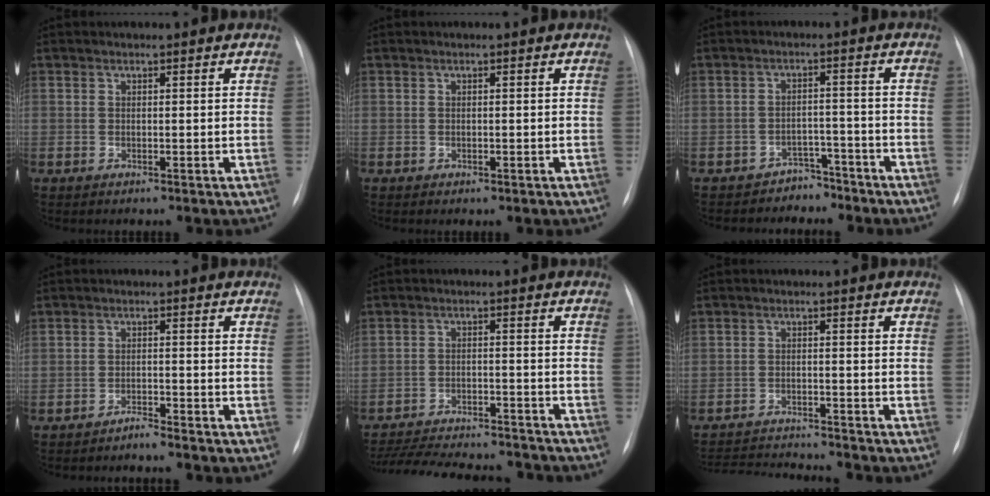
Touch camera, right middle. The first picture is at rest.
{"total": 0.6, "force": [-0.3, 0.4, 0.3], "torque": [-0.003, 0.001, -0.003]}
{"total": 3.8, "force": [-3.3, 1.9, -0.4], "torque": [0.006, 0.010, -0.046]}
{"total": 1.8, "force": [-1.7, 0.0, 0.4], "torque": [-0.008, -0.003, -0.027]}
{"total": 19.3, "force": [-17.7, 3.9, 6.7], "torque": [-0.150, -0.015, -0.248]}
{"total": 9.8, "force": [-9.5, 0.0, 2.2], "torque": [-0.039, -0.002, -0.150]}